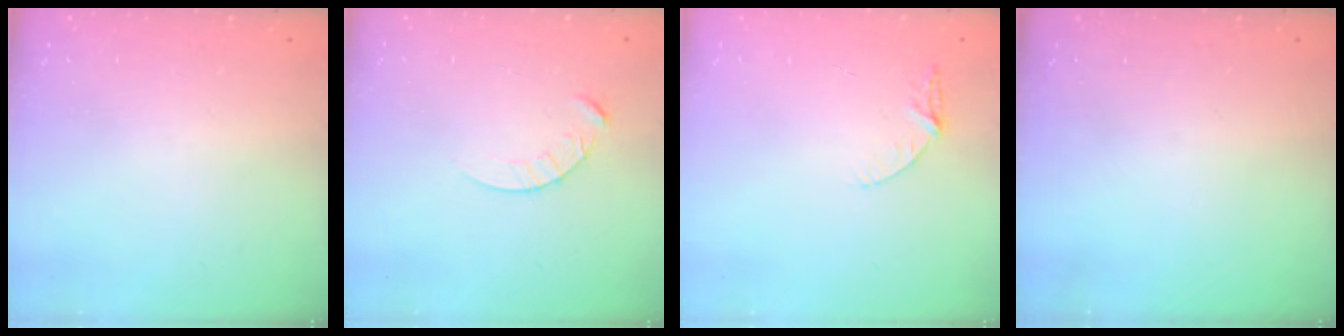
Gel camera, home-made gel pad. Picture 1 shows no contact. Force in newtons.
{"total": 4.7, "press": 4.7, "slide": 0.5}
{"total": 5.2, "press": 5.1, "slide": 0.6}
{"total": 0.0}